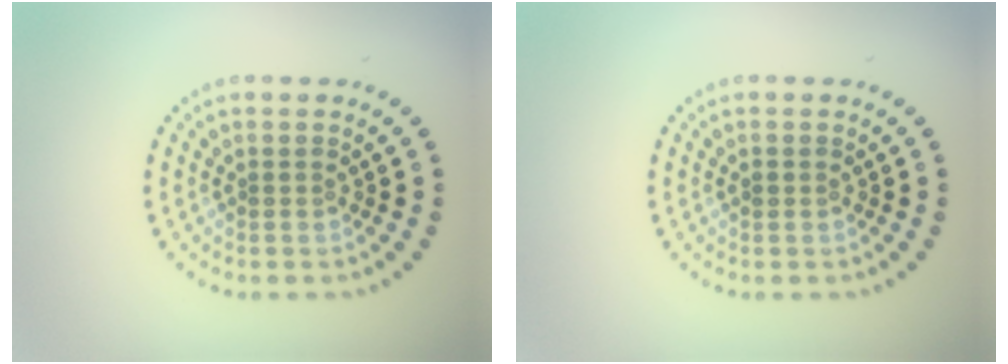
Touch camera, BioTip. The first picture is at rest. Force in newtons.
{"total": 0.6, "press": 0.6, "slide": 0.1}